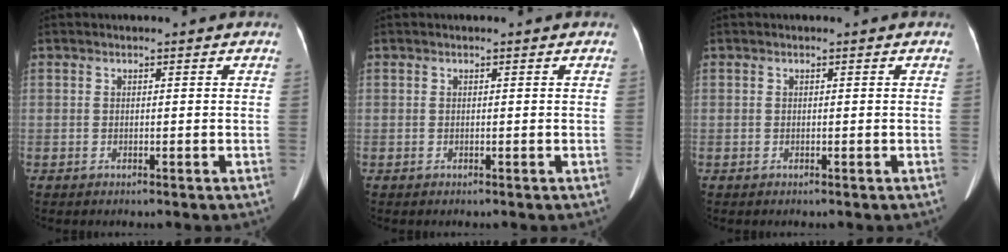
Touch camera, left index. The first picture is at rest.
{"total": 0.0}
{"total": 0.0}